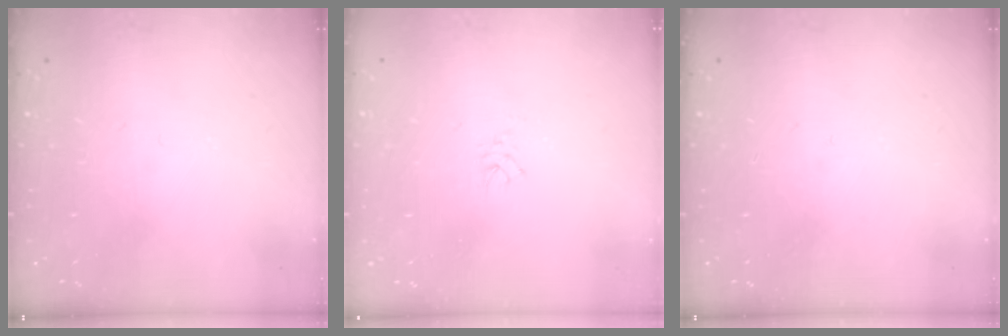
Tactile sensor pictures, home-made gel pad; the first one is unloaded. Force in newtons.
{"total": 2.4, "press": 2.4, "slide": 0.4}
{"total": 0.0}